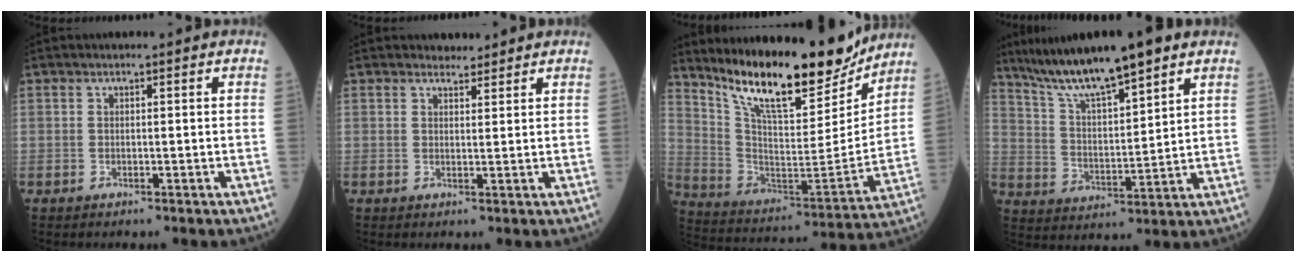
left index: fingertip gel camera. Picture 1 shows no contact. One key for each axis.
{"total": 1.9, "fx": 1.8, "fy": 0.7, "fz": 0.0, "tx": -0.002, "ty": 0.001, "tz": 0.029}
{"total": 20.2, "fx": 16.9, "fy": 4.2, "fz": 10.1, "tx": -0.177, "ty": -0.035, "tz": 0.282}
{"total": 13.4, "fx": 10.5, "fy": 1.3, "fz": 8.2, "tx": -0.151, "ty": 0.011, "tz": 0.190}